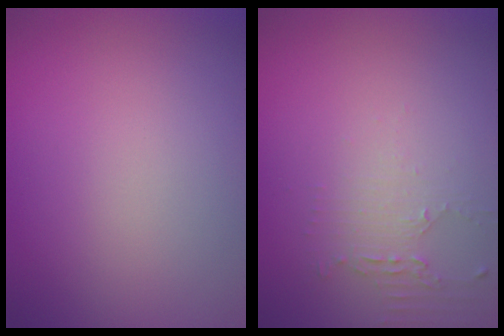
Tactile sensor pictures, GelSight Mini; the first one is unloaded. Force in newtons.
{"total": 1.9, "press": 1.3, "slide": 1.4}